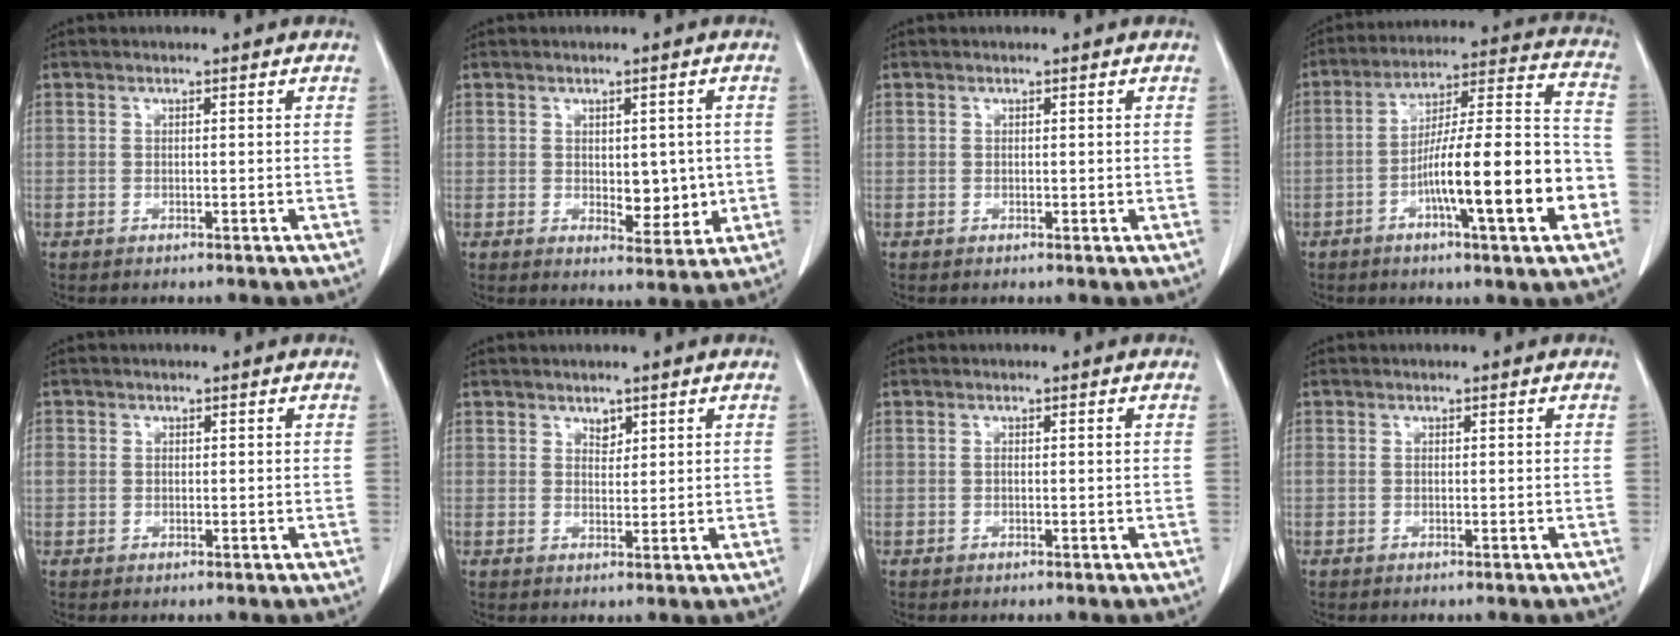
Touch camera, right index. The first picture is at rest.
{"total": 5.4, "force": [-0.1, 2.8, 4.6], "torque": [-0.056, -0.006, 0.009]}
{"total": 0.0}
{"total": 18.5, "force": [-6.1, 1.7, 17.3], "torque": [-0.261, 0.013, -0.092]}
{"total": 1.8, "force": [0.1, 1.7, 0.7], "torque": [-0.016, 0.013, 0.006]}
{"total": 1.8, "force": [1.3, 1.0, 0.7], "torque": [-0.004, -0.005, 0.021]}
{"total": 0.7, "force": [0.1, 0.1, 0.7], "torque": [-0.014, 0.002, 0.003]}
{"total": 0.8, "force": [0.0, 0.5, 0.6], "torque": [-0.027, 0.014, 0.008]}